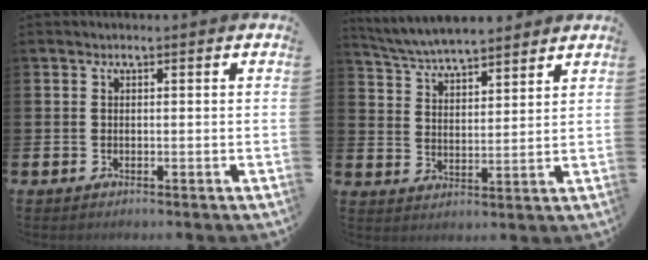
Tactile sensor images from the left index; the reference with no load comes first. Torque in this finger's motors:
{"motor_torque": [1.19, -0.95, 0.37, 0.21]}